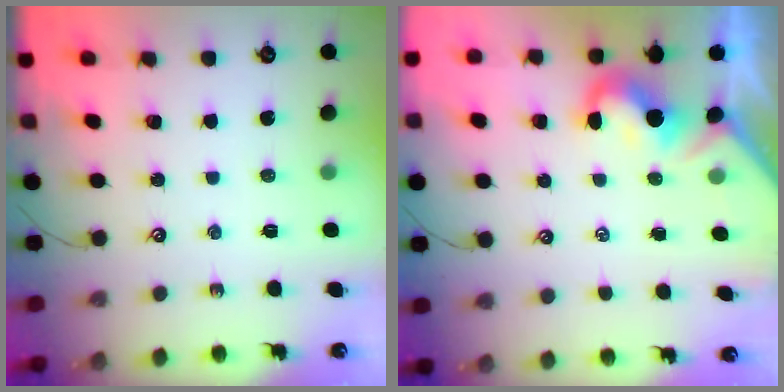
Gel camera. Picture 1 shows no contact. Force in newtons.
{"total": 1.8, "press": 1.6, "slide": 0.8}